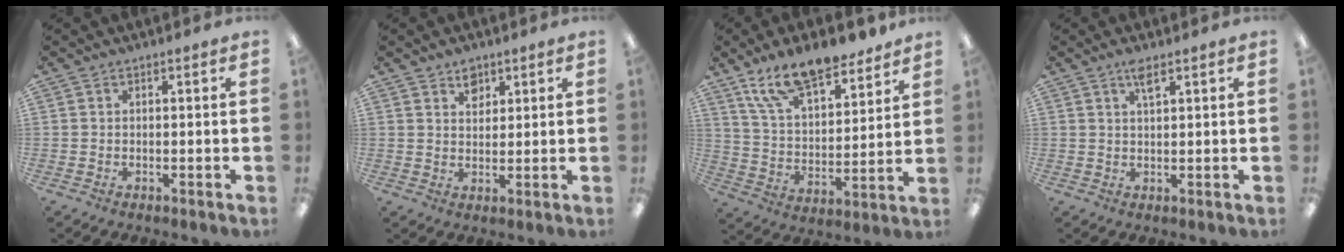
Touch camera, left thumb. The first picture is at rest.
{"total": 4.0, "force": [3.0, 2.5, 1.0], "torque": [-0.002, -0.014, 0.052]}
{"total": 16.5, "force": [13.1, 6.4, 7.8], "torque": [-0.141, -0.075, 0.234]}
{"total": 2.9, "force": [2.0, 0.6, 2.1], "torque": [-0.039, 0.000, 0.033]}